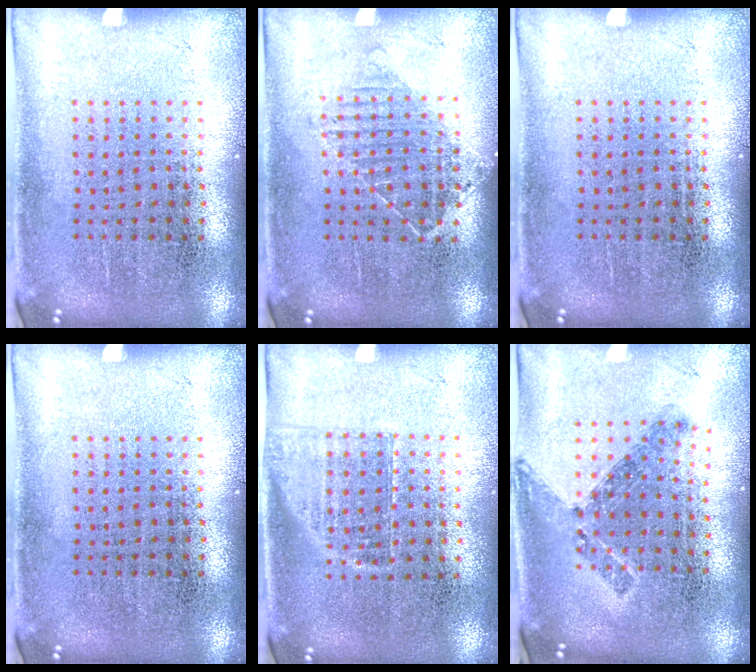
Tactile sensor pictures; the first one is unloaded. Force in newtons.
{"total": 1.1, "press": 0.9, "slide": 0.6}
{"total": 0.0}
{"total": 0.0}
{"total": 1.2, "press": 1.0, "slide": 0.7}
{"total": 0.9, "press": 0.8, "slide": 0.4}